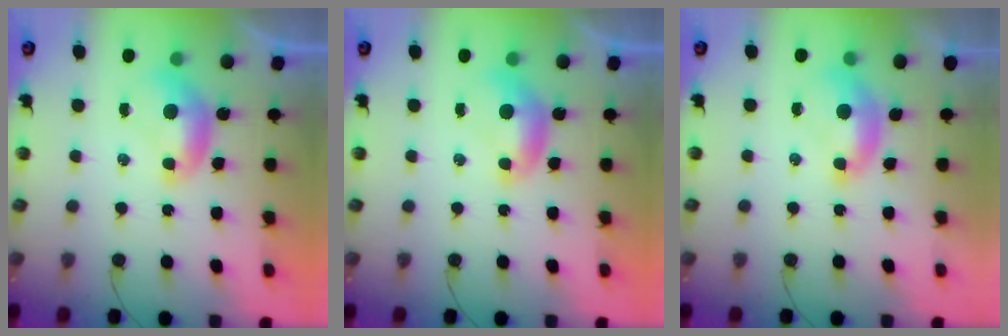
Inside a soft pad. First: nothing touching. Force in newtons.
{"total": 0.0}
{"total": 1.8, "press": 1.7, "slide": 0.7}